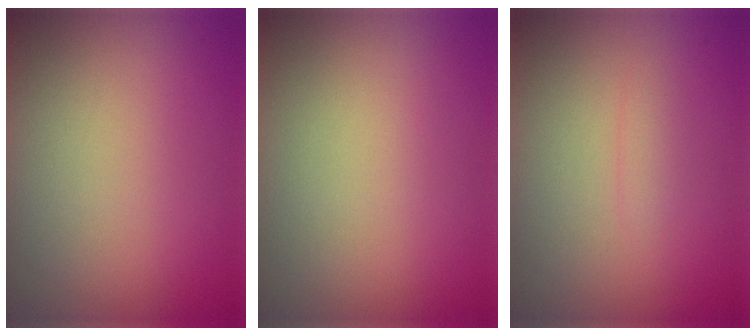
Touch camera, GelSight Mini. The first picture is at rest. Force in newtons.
{"total": 0.0}
{"total": 0.7, "press": 0.7, "slide": 0.0}